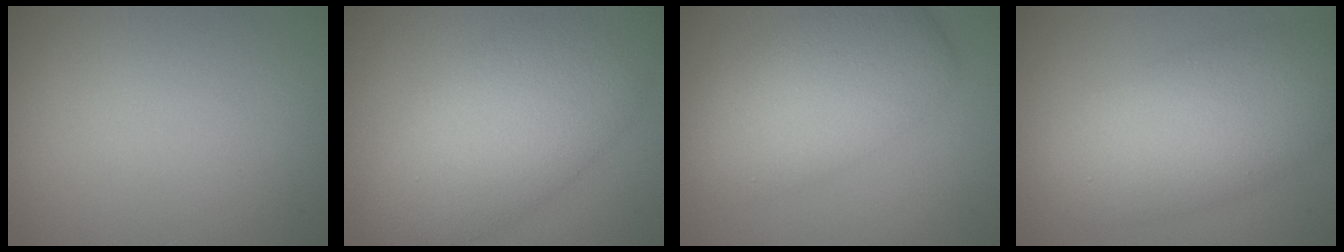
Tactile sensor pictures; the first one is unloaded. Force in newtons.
{"total": 9.1, "press": 9.1, "slide": 0.0}
{"total": 7.5, "press": 7.5, "slide": 0.4}
{"total": 8.2, "press": 8.2, "slide": 0.1}